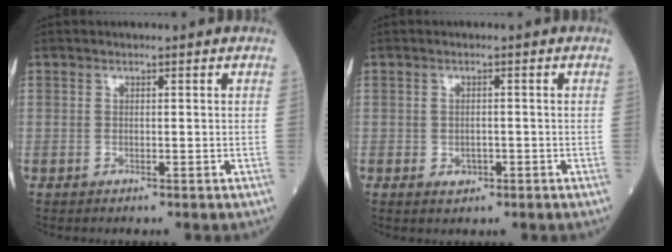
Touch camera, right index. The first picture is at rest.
{"total": 1.9, "force": [-0.8, 1.4, 1.1], "torque": [-0.014, 0.002, -0.005]}